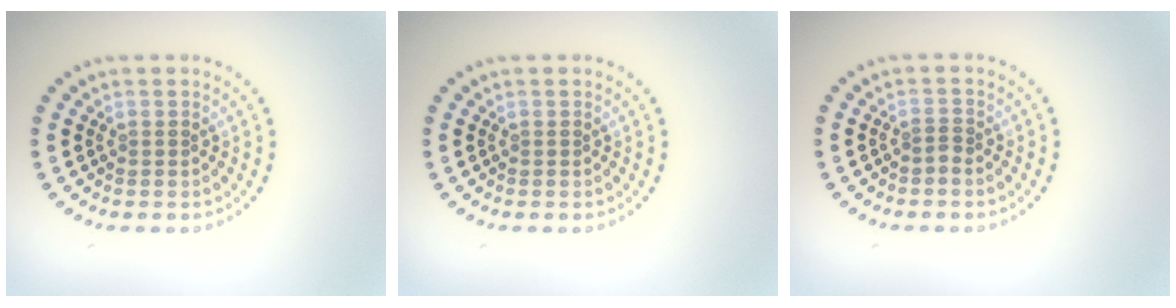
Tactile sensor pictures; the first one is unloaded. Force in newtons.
{"total": 0.0}
{"total": 0.6, "press": 0.3, "slide": 0.5}